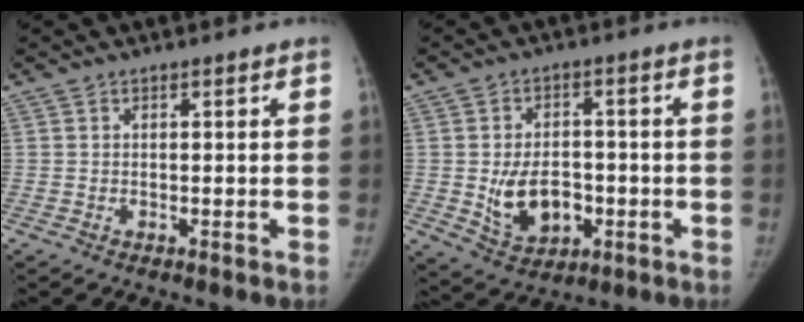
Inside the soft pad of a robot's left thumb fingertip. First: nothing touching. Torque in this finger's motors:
{"motor_torque": [1.12, 1.20, 0.04, 0.02, 0.03]}